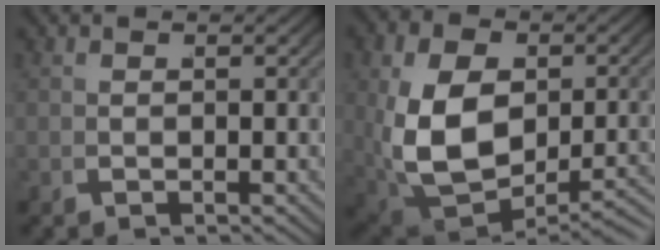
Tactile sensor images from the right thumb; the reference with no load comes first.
{"total": 11.8, "force": [-1.2, 8.3, 8.3], "torque": [-0.191, -0.053, 0.017]}